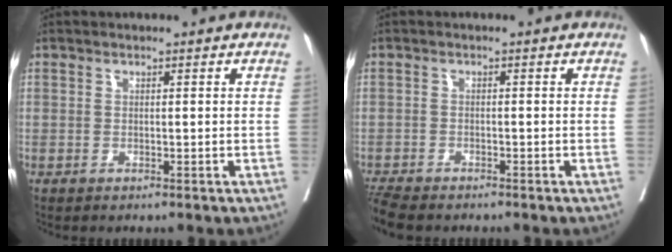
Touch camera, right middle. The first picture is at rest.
{"total": 5.2, "force": [-4.7, 0.9, 1.9], "torque": [-0.033, -0.016, -0.085]}